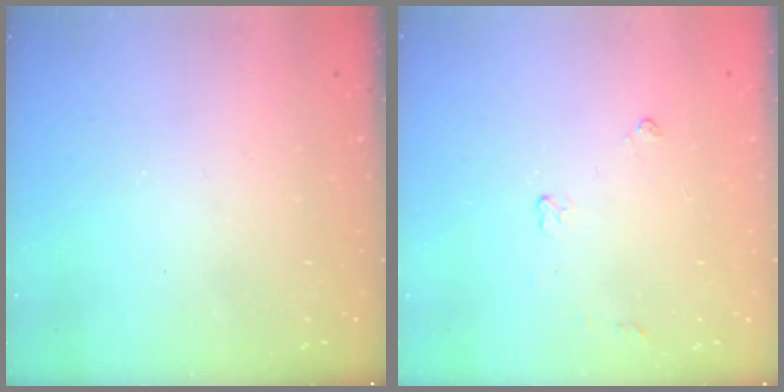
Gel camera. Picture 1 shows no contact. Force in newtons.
{"total": 3.9, "press": 3.9, "slide": 0.6}